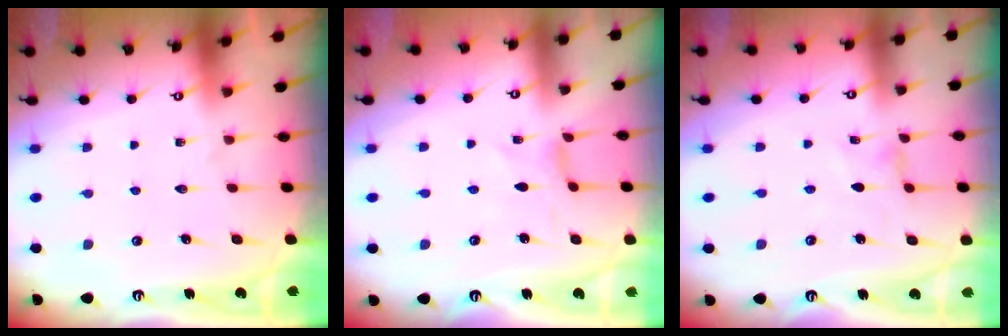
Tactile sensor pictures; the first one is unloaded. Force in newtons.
{"total": 0.0}
{"total": 0.0}